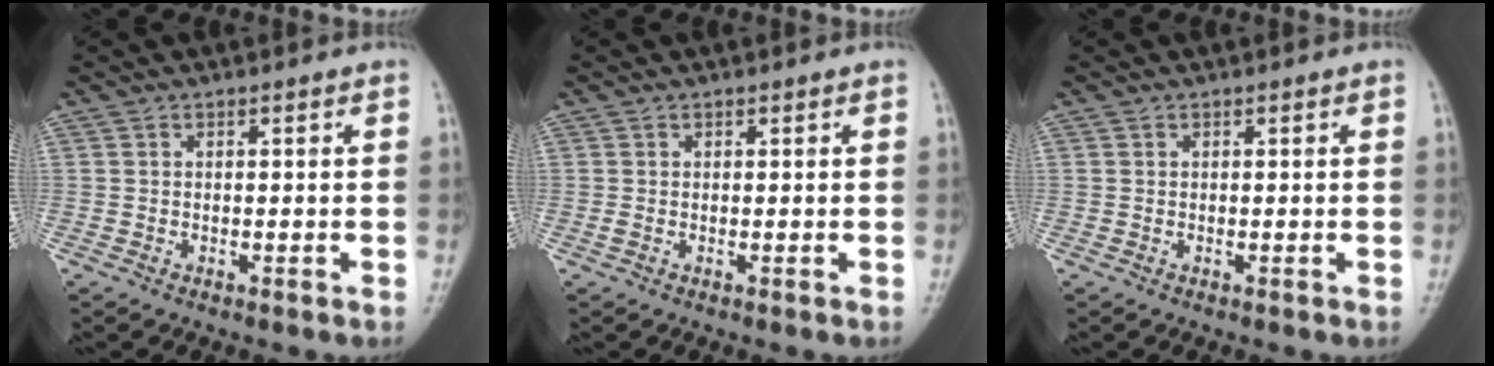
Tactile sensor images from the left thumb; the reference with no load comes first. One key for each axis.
{"total": 0.6, "fx": -0.2, "fy": 0.4, "fz": 0.5, "tx": -0.016, "ty": -0.002, "tz": -0.004}
{"total": 0.0}